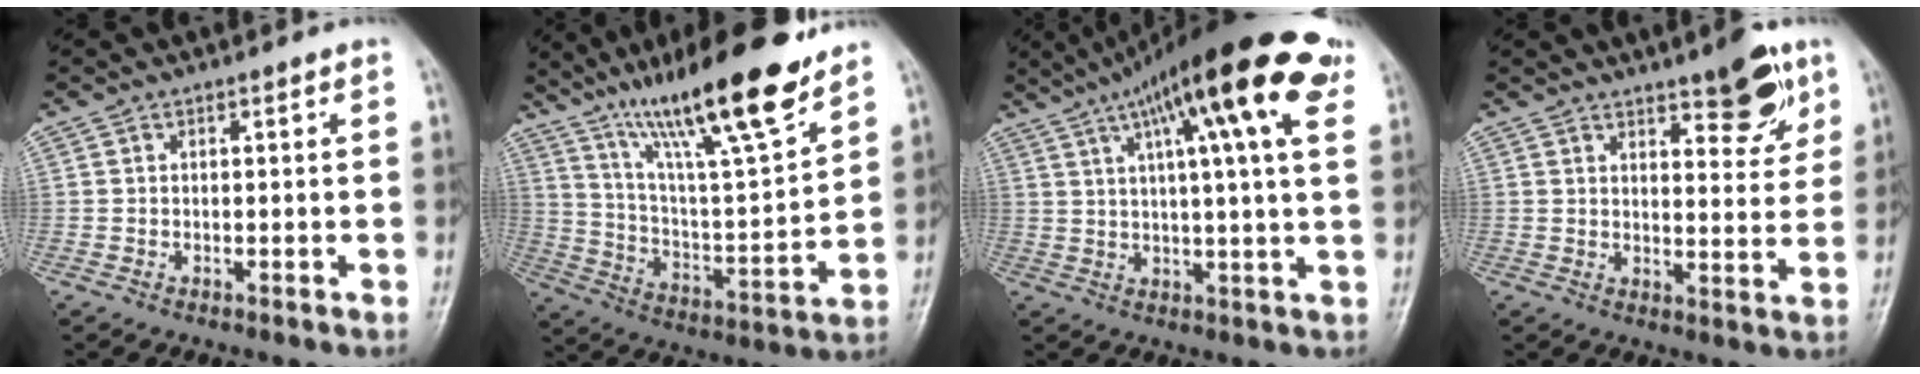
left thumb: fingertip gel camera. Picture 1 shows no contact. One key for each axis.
{"total": 23.1, "fx": 15.9, "fy": 4.0, "fz": 16.3, "tx": -0.251, "ty": -0.064, "tz": 0.274}
{"total": 21.6, "fx": 11.1, "fy": 3.8, "fz": 18.1, "tx": -0.271, "ty": 0.003, "tz": 0.157}
{"total": 9.2, "fx": 5.8, "fy": 3.3, "fz": 6.4, "tx": -0.059, "ty": -0.035, "tz": 0.081}